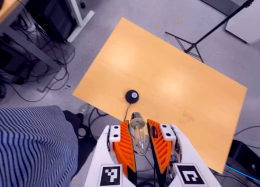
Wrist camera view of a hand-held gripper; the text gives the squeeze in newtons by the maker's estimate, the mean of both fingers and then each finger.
{"total": 22.0, "left": 25.1, "right": 18.8}